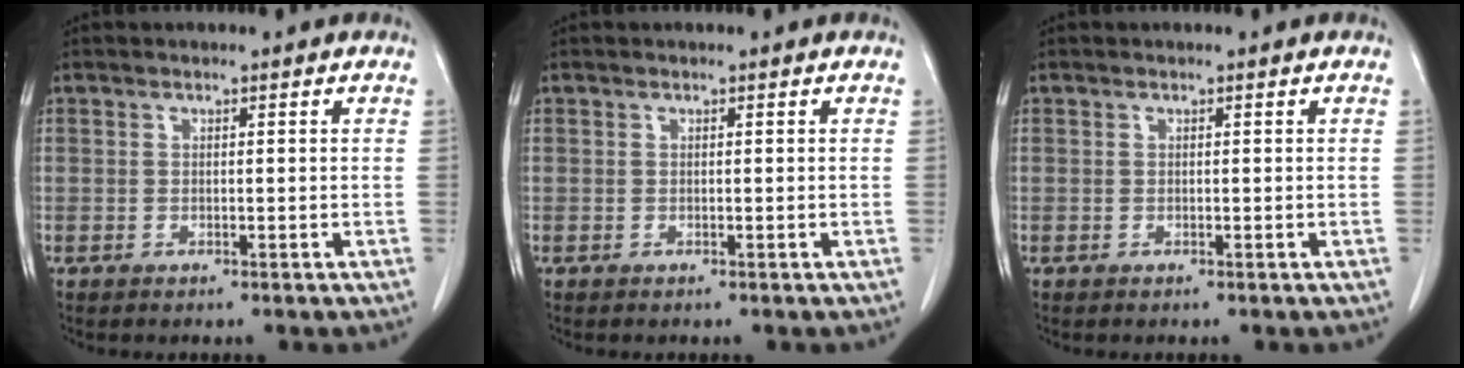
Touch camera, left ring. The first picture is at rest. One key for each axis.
{"total": 0.0}
{"total": 0.0}